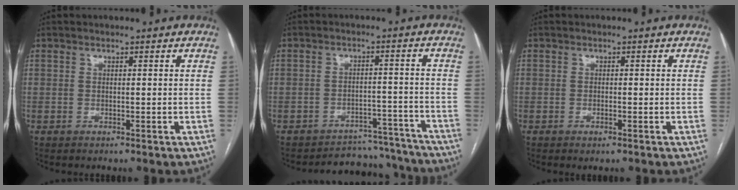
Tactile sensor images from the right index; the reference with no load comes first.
{"total": 10.7, "force": [-10.2, 3.4, -0.9], "torque": [0.035, 0.042, -0.127]}
{"total": 0.9, "force": [-0.6, 0.1, 0.7], "torque": [-0.014, -0.002, -0.007]}